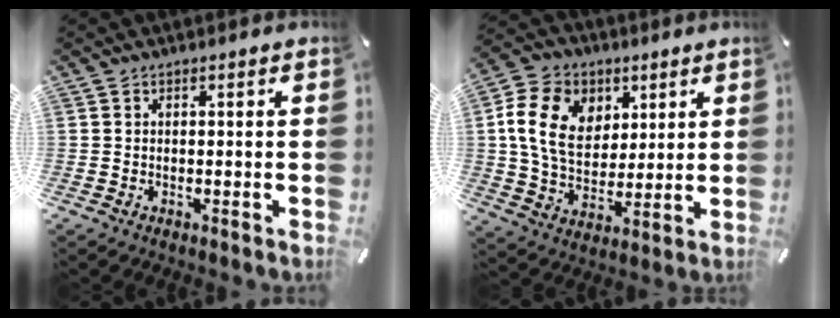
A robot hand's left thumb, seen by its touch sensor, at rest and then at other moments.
{"total": 14.7, "force": [4.4, 11.5, 8.1], "torque": [-0.168, 0.002, 0.083]}